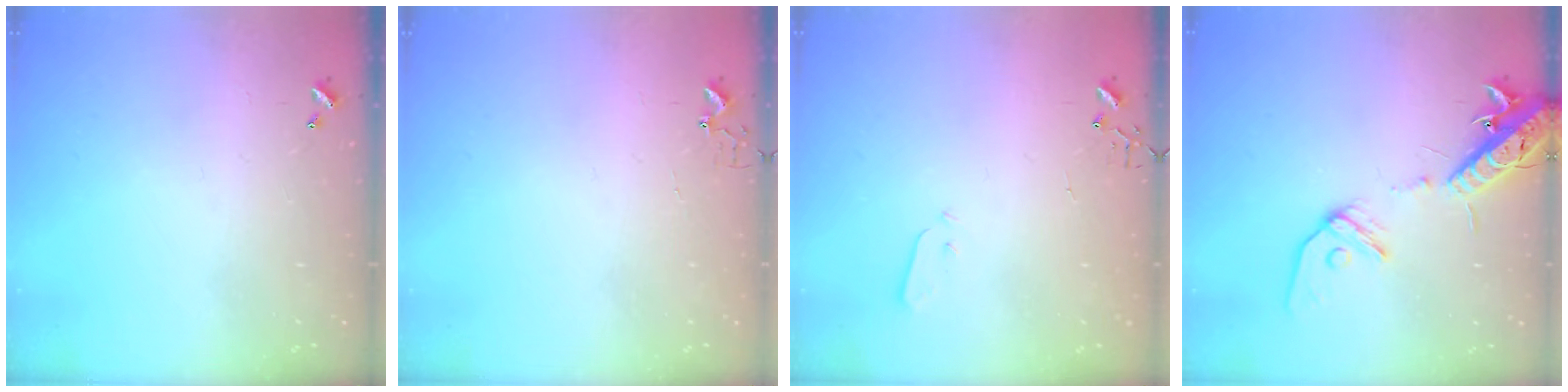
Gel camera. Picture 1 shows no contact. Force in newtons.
{"total": 2.7, "press": 2.7, "slide": 0.3}
{"total": 2.5, "press": 2.5, "slide": 0.4}
{"total": 15.4, "press": 15.0, "slide": 3.5}